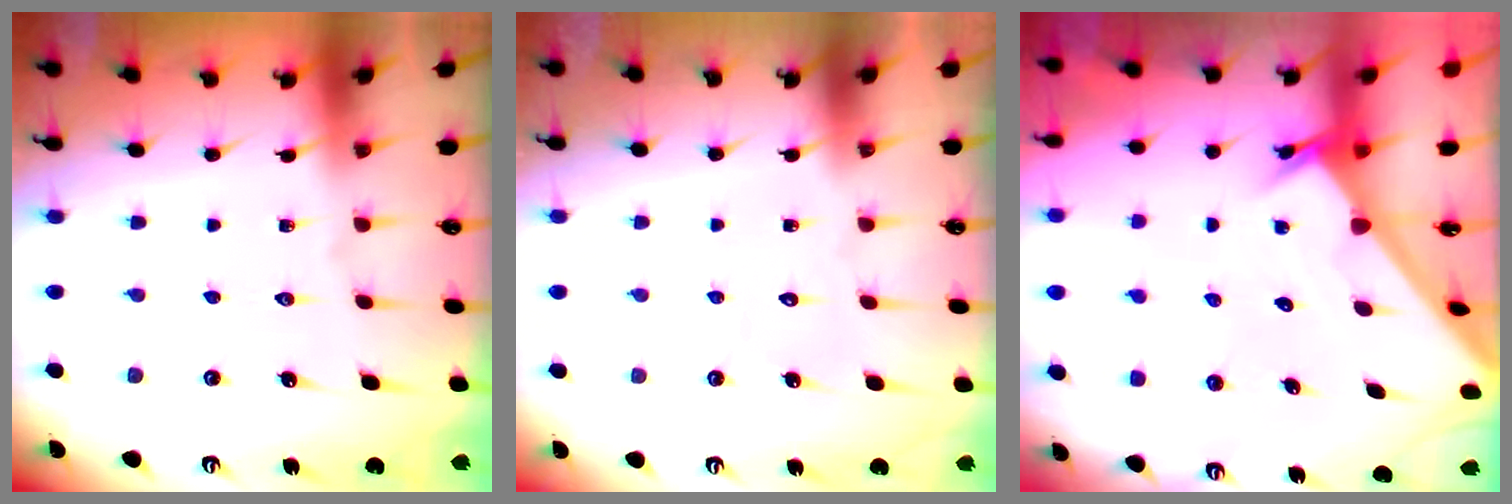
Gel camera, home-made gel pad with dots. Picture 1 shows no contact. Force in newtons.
{"total": 1.7, "press": 1.7, "slide": 0.1}
{"total": 2.4, "press": 2.4, "slide": 0.2}